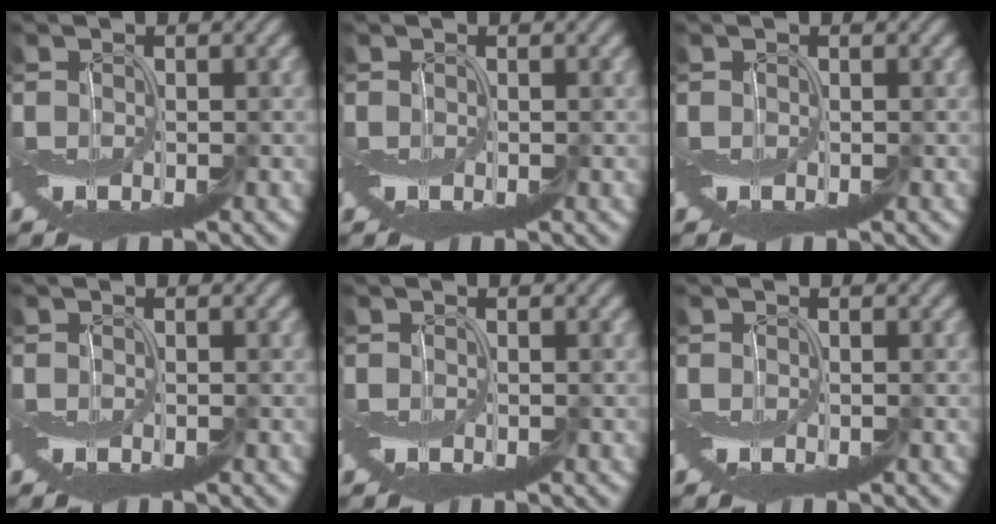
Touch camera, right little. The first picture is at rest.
{"total": 0.0}
{"total": 0.0}
{"total": 0.0}
{"total": 0.0}
{"total": 0.0}